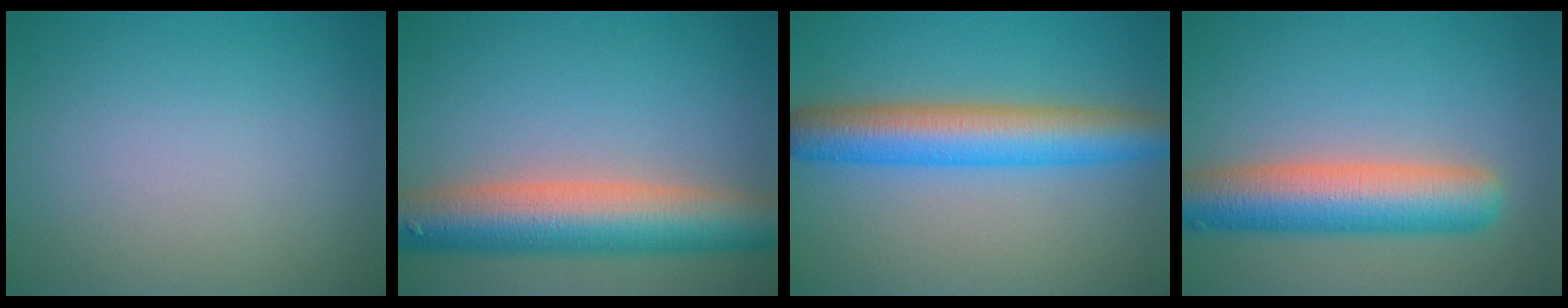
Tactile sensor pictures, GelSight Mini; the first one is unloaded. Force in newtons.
{"total": 9.4, "press": 9.4, "slide": 0.5}
{"total": 7.1, "press": 7.1, "slide": 0.1}
{"total": 7.8, "press": 7.8, "slide": 0.3}